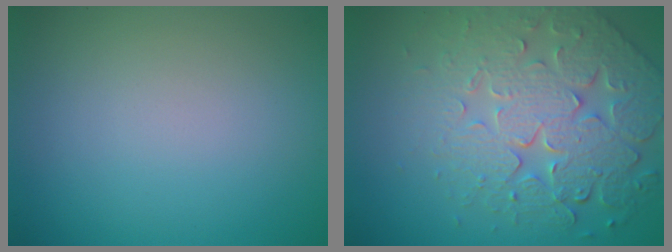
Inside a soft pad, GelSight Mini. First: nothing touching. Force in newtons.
{"total": 7.9, "press": 5.7, "slide": 5.4}